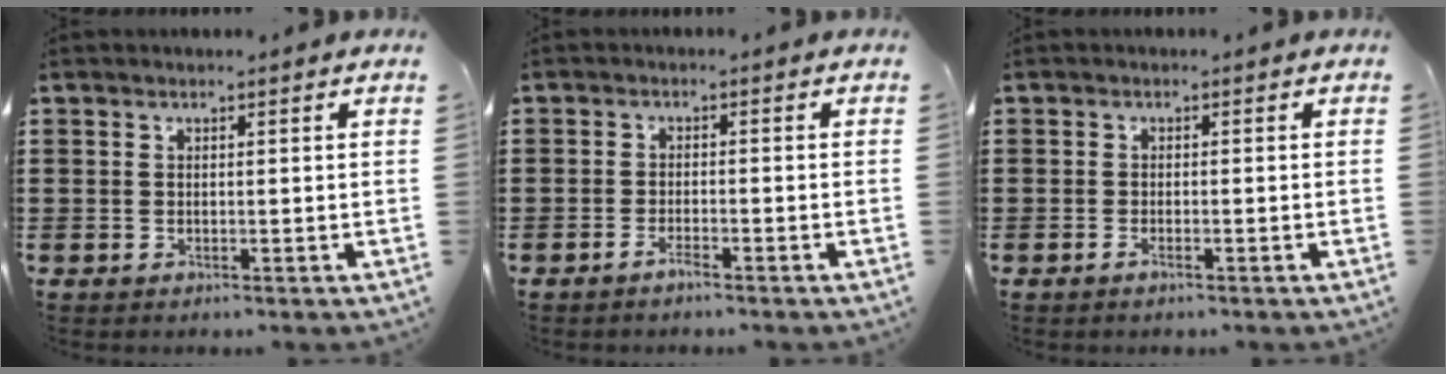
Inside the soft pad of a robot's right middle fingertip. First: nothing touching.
{"total": 1.9, "force": [-1.5, 0.2, 1.1], "torque": [-0.028, -0.003, -0.030]}
{"total": 0.9, "force": [-0.5, 0.2, 0.7], "torque": [-0.015, -0.003, -0.009]}